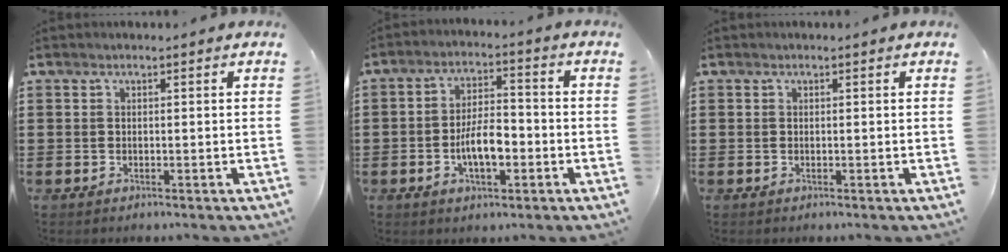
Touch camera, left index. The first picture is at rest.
{"total": 7.1, "force": [-1.9, 2.9, 6.2], "torque": [-0.110, 0.005, -0.040]}
{"total": 0.0}